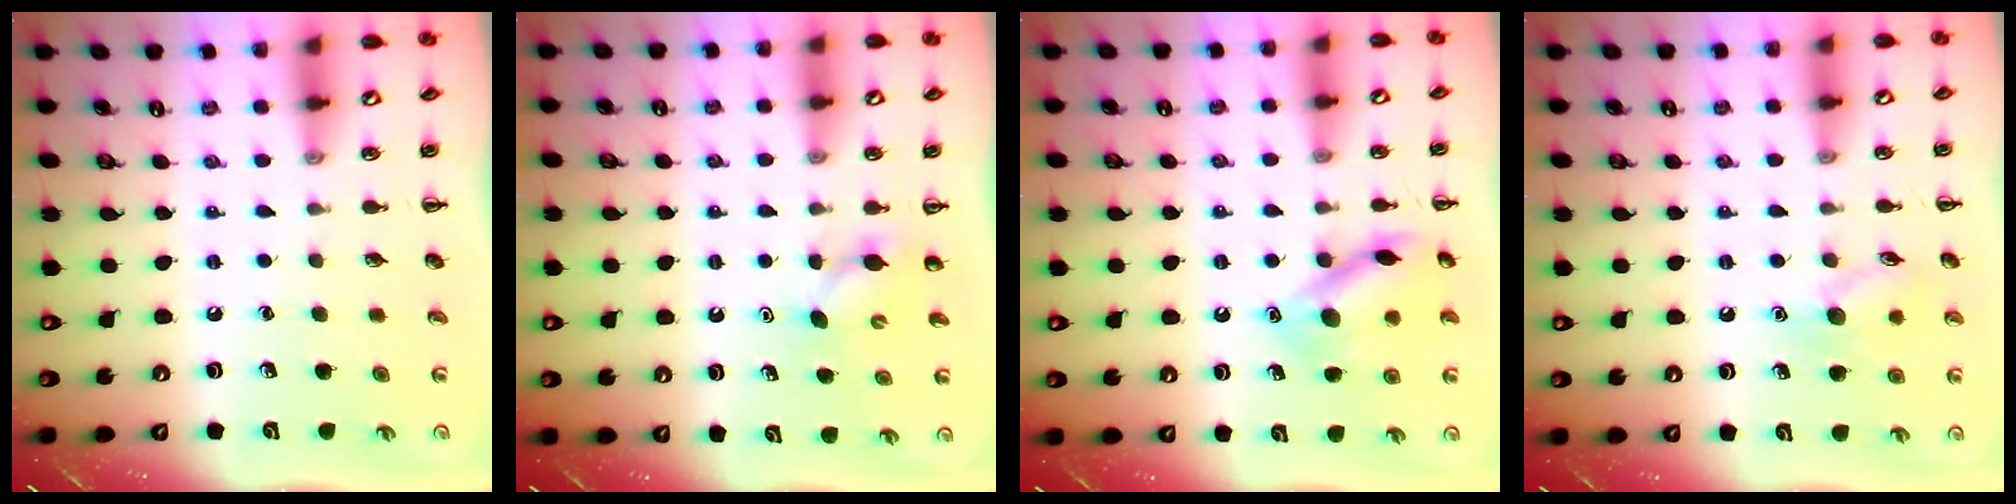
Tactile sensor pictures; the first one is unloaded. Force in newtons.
{"total": 4.3, "press": 4.1, "slide": 1.3}
{"total": 13.1, "press": 13.1, "slide": 0.9}
{"total": 9.1, "press": 9.0, "slide": 1.3}